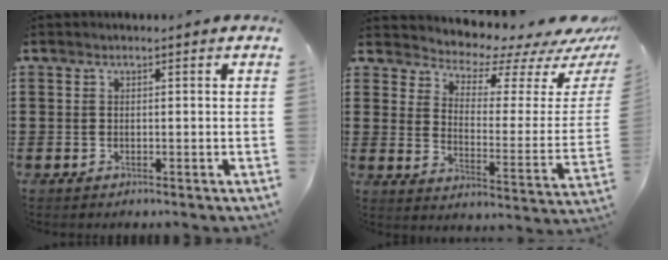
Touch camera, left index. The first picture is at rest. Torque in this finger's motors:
{"motor_torque": [2.14, 0.00, 0.43, 0.05]}